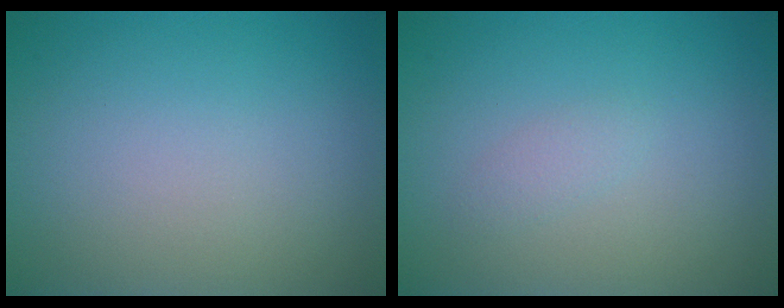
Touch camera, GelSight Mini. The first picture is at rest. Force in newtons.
{"total": 0.9, "press": 0.9, "slide": 0.0}